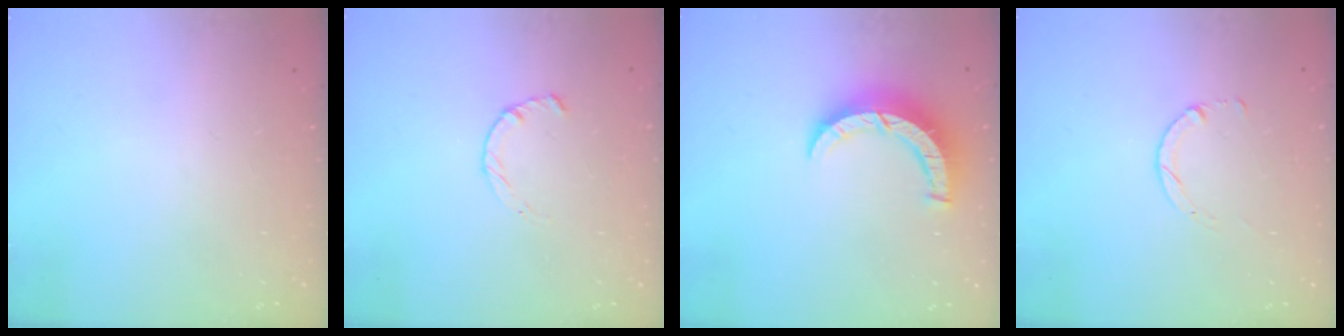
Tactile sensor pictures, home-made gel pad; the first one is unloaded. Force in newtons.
{"total": 2.2, "press": 2.2, "slide": 0.4}
{"total": 8.3, "press": 8.3, "slide": 0.6}
{"total": 1.4, "press": 1.4, "slide": 0.2}